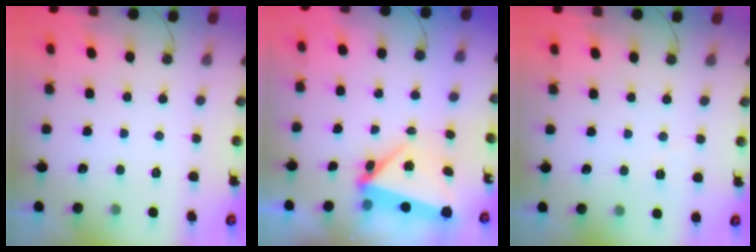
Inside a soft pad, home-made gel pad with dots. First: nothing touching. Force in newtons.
{"total": 5.8, "press": 5.6, "slide": 1.6}
{"total": 3.2, "press": 2.6, "slide": 2.0}